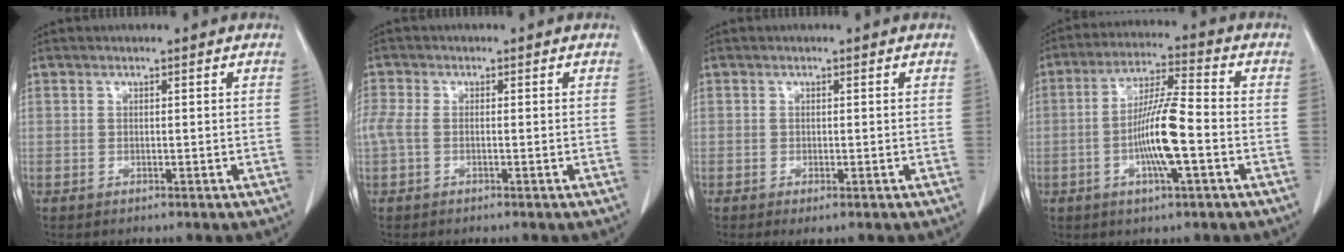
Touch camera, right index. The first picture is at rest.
{"total": 3.5, "force": [-0.5, 1.9, 2.9], "torque": [-0.088, 0.013, -0.007]}
{"total": 1.0, "force": [-0.5, 0.3, 0.9], "torque": [-0.013, -0.004, -0.006]}
{"total": 10.4, "force": [-2.5, 0.8, 10.0], "torque": [-0.192, 0.000, -0.051]}